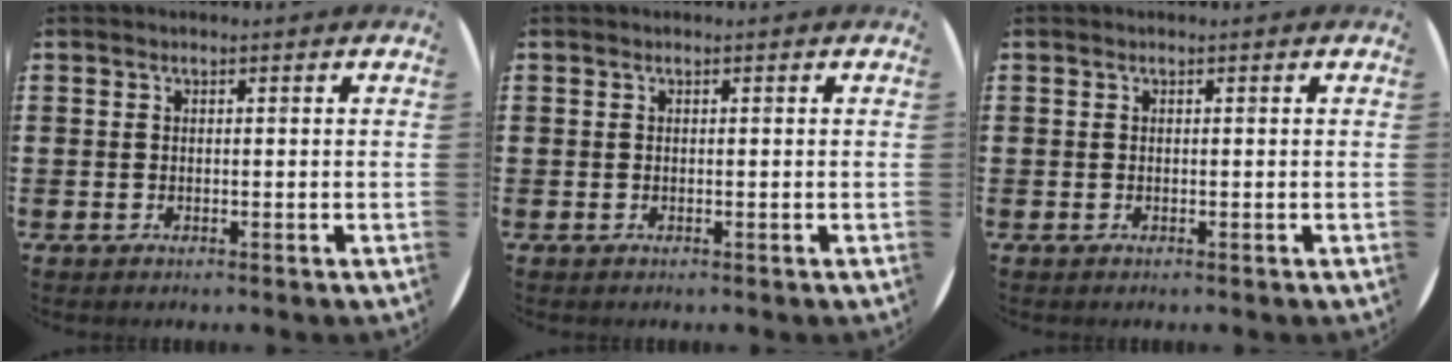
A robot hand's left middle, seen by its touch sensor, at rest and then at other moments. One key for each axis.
{"total": 0.0}
{"total": 0.0}